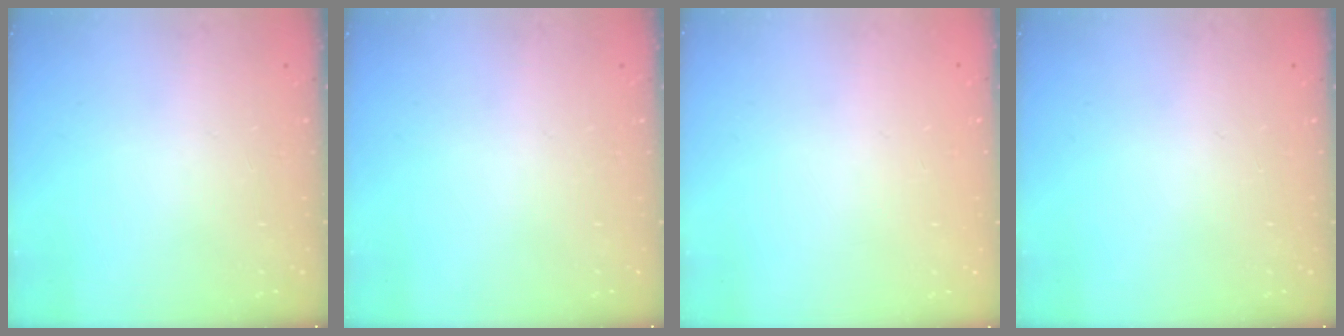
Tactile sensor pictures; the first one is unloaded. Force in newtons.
{"total": 0.0}
{"total": 0.0}
{"total": 0.0}